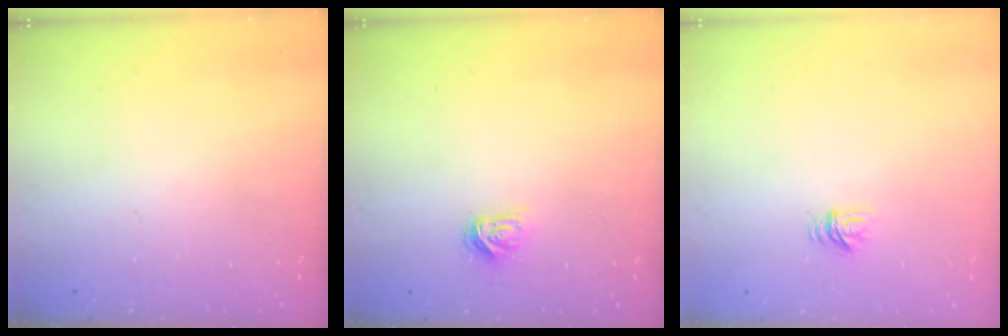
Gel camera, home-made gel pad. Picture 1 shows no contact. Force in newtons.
{"total": 4.7, "press": 4.7, "slide": 0.5}
{"total": 4.5, "press": 4.4, "slide": 0.5}